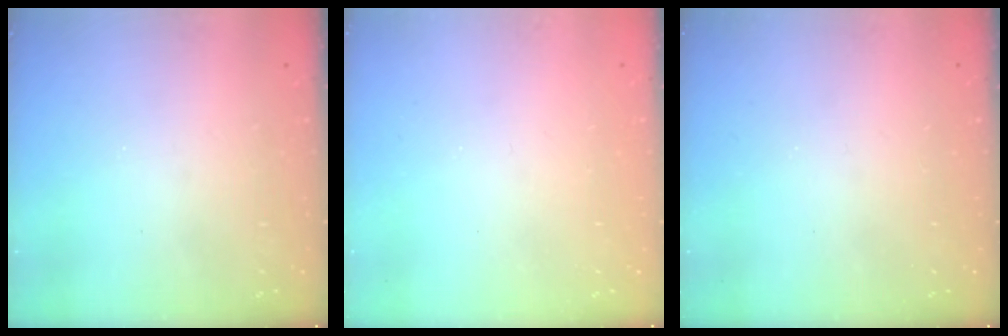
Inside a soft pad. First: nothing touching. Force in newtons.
{"total": 0.0}
{"total": 0.0}